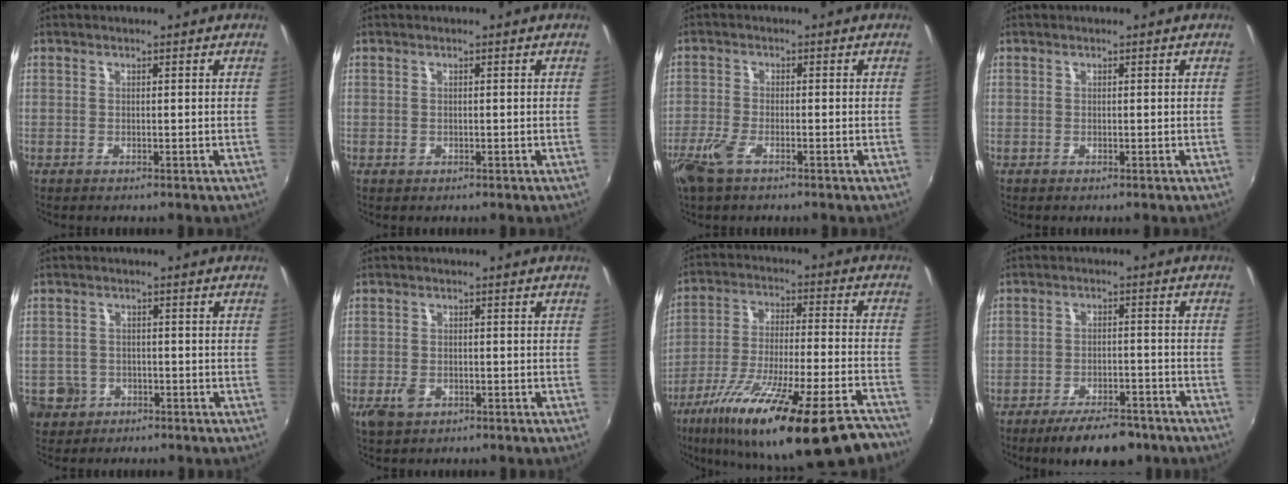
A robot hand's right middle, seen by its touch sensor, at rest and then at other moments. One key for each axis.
{"total": 0.5, "fx": -0.1, "fy": 0.5, "fz": 0.1, "tx": 0.000, "ty": -0.001, "tz": -0.001}
{"total": 5.8, "fx": -3.6, "fy": 2.1, "fz": 4.0, "tx": -0.104, "ty": -0.011, "tz": -0.071}
{"total": 0.0}
{"total": 6.4, "fx": -2.3, "fy": 5.8, "fz": 1.7, "tx": -0.057, "ty": 0.006, "tz": -0.030}
{"total": 3.7, "fx": -1.9, "fy": 2.5, "fz": 2.0, "tx": -0.044, "ty": -0.005, "tz": -0.031}
{"total": 28.9, "fx": -21.7, "fy": 4.6, "fz": 18.5, "tx": -0.310, "ty": -0.064, "tz": -0.325}
{"total": 10.1, "fx": -7.8, "fy": 3.7, "fz": 5.3, "tx": -0.109, "ty": -0.002, "tz": -0.113}